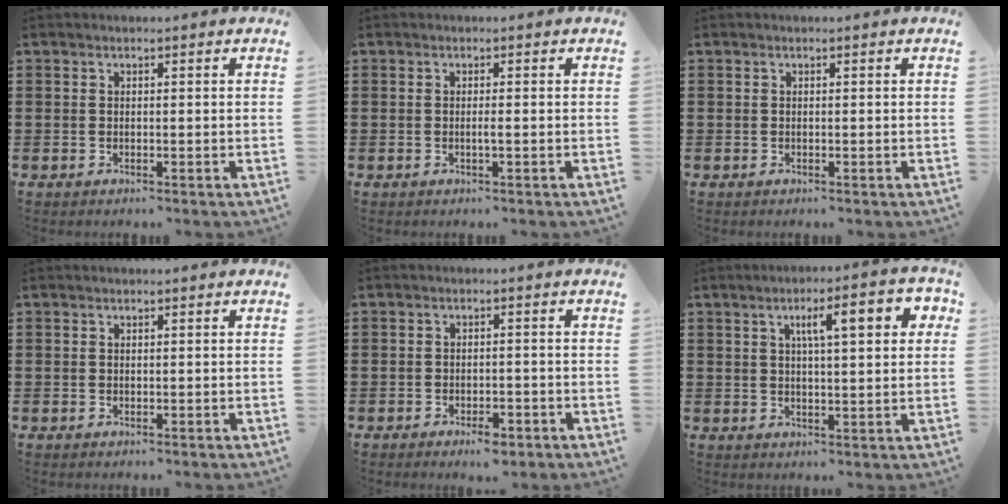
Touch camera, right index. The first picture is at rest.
{"total": 1.1, "force": [-0.3, -0.3, 1.0], "torque": [-0.018, -0.006, -0.005]}
{"total": 0.0}
{"total": 0.0}
{"total": 2.5, "force": [-2.1, 0.8, 1.1], "torque": [-0.023, 0.004, -0.042]}
{"total": 7.1, "force": [2.6, 1.7, 6.4], "torque": [-0.114, 0.004, 0.036]}